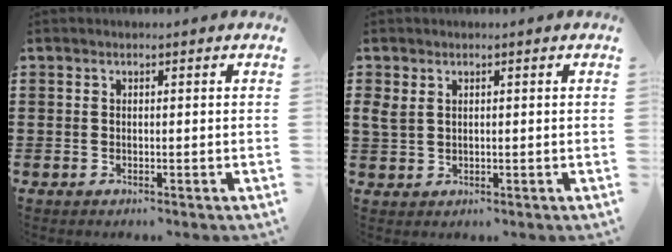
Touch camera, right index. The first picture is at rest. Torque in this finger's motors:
{"motor_torque": [0.02, 0.00, 0.09, 0.10]}